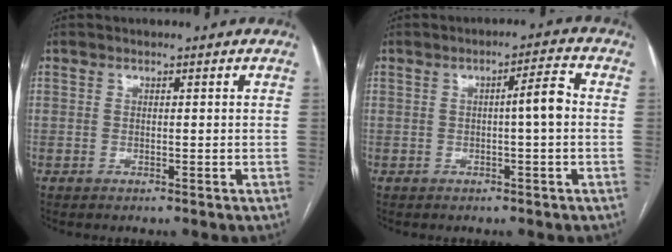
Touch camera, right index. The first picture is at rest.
{"total": 4.2, "force": [-0.1, 0.0, 4.2], "torque": [-0.061, 0.009, -0.003]}